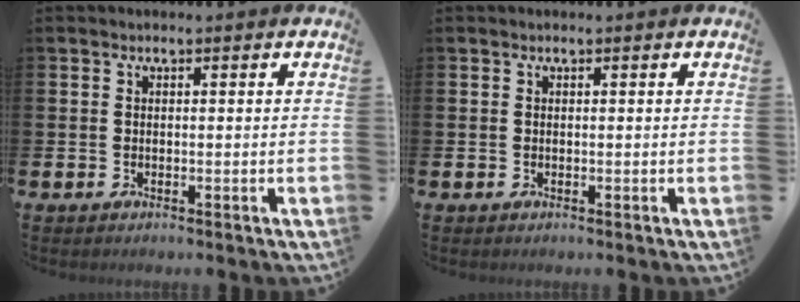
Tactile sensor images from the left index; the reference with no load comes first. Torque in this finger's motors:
{"motor_torque": [-0.12, -0.11, -0.05, -0.04]}